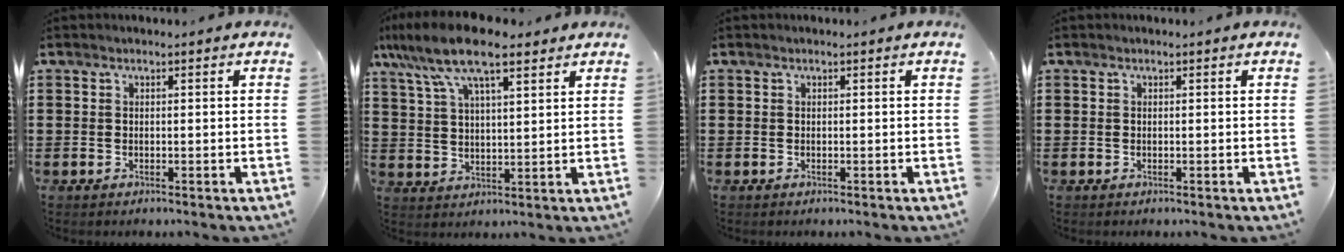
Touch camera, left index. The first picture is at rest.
{"total": 10.6, "force": [7.5, 3.0, 6.9], "torque": [-0.153, -0.006, 0.136]}
{"total": 0.0}
{"total": 0.0}